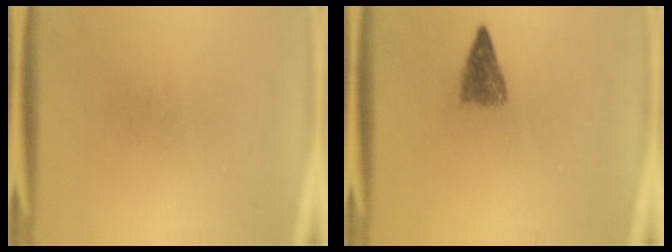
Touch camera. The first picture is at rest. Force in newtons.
{"total": 2.9}